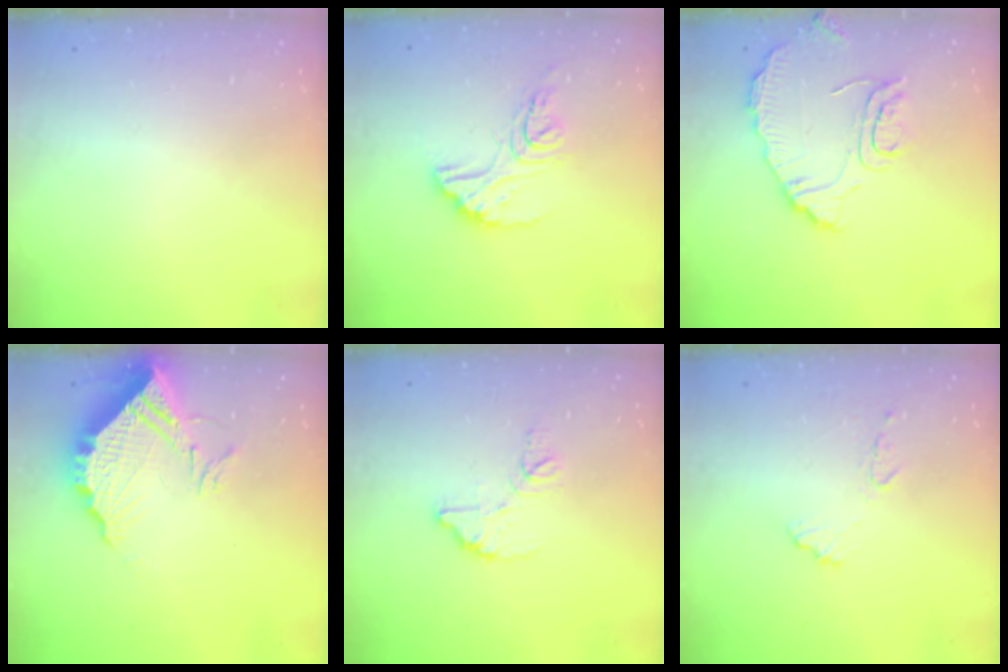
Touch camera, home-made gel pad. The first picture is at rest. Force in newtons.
{"total": 13.2, "press": 13.1, "slide": 1.1}
{"total": 10.7, "press": 10.7, "slide": 0.2}
{"total": 14.1, "press": 14.1, "slide": 1.1}
{"total": 9.6, "press": 9.5, "slide": 0.7}
{"total": 9.2, "press": 9.2, "slide": 0.5}